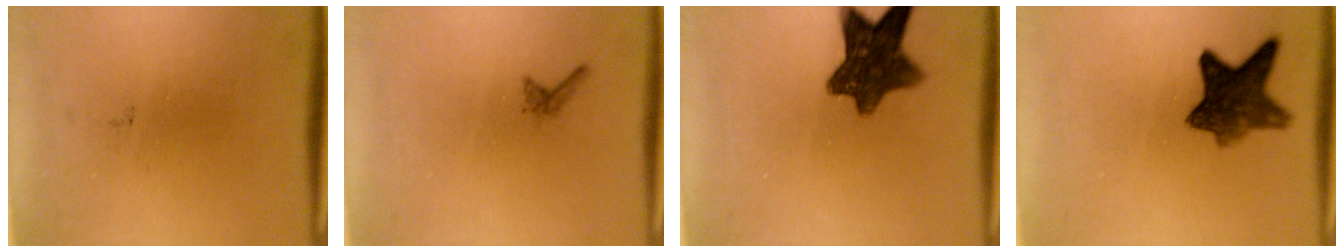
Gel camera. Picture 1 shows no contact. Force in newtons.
{"total": 0.6}
{"total": 10.0}
{"total": 8.4}